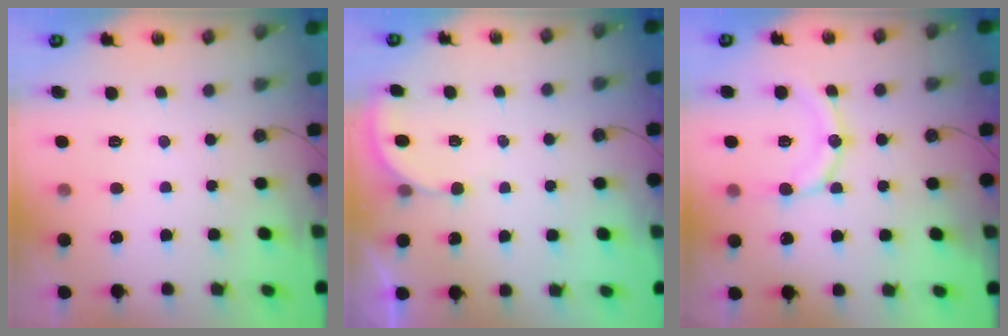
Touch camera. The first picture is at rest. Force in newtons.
{"total": 2.6, "press": 2.6, "slide": 0.2}
{"total": 12.7, "press": 12.4, "slide": 2.7}